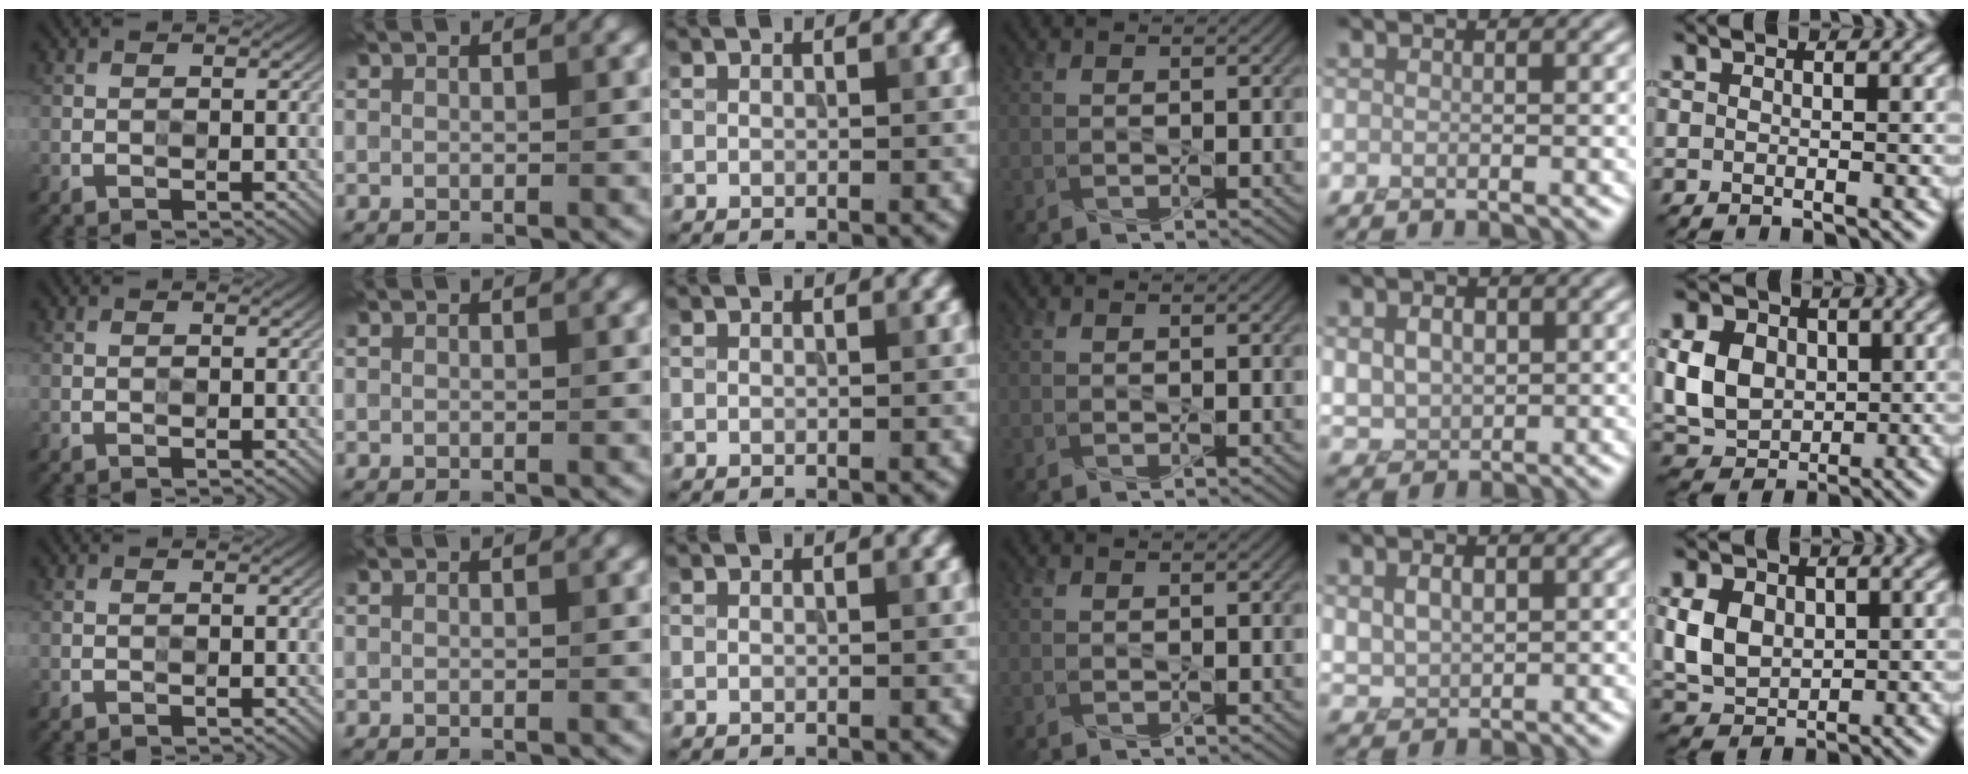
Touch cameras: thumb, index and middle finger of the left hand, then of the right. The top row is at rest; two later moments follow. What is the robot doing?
{"motion": "press", "object": "gel pad"}